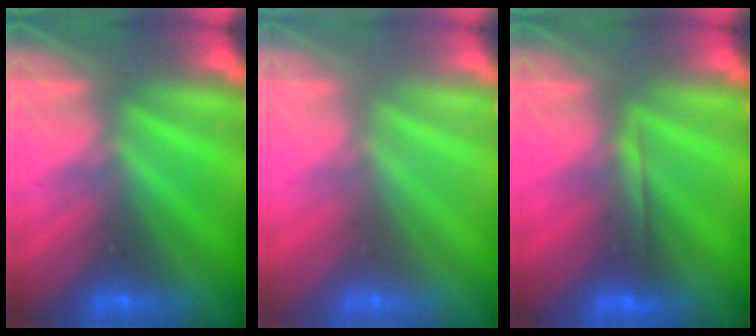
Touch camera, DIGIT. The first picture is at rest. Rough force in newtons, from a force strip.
{"total": 3.4}
{"total": 1.8}